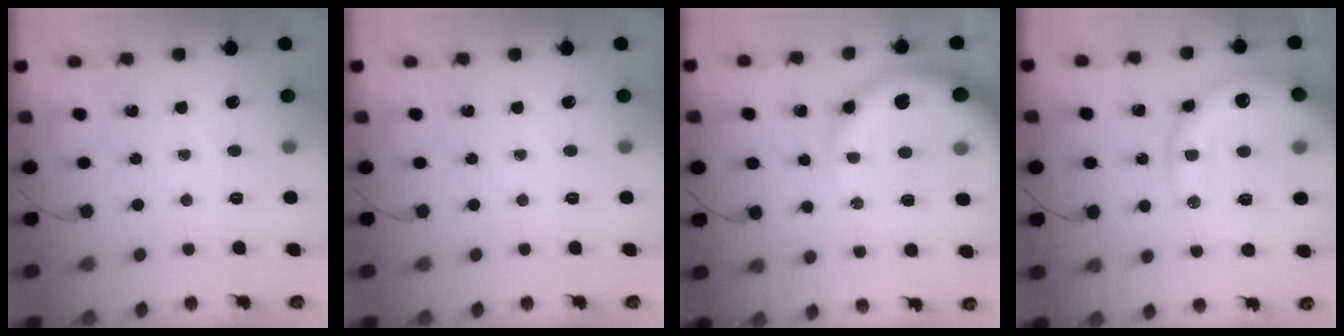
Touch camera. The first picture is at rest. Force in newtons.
{"total": 0.0}
{"total": 10.7, "press": 10.3, "slide": 3.0}
{"total": 17.4, "press": 17.2, "slide": 2.8}